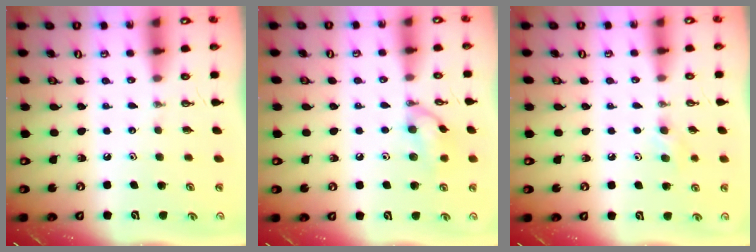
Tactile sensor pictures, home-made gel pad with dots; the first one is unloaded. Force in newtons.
{"total": 10.6, "press": 8.6, "slide": 6.3}
{"total": 8.0, "press": 6.8, "slide": 4.1}